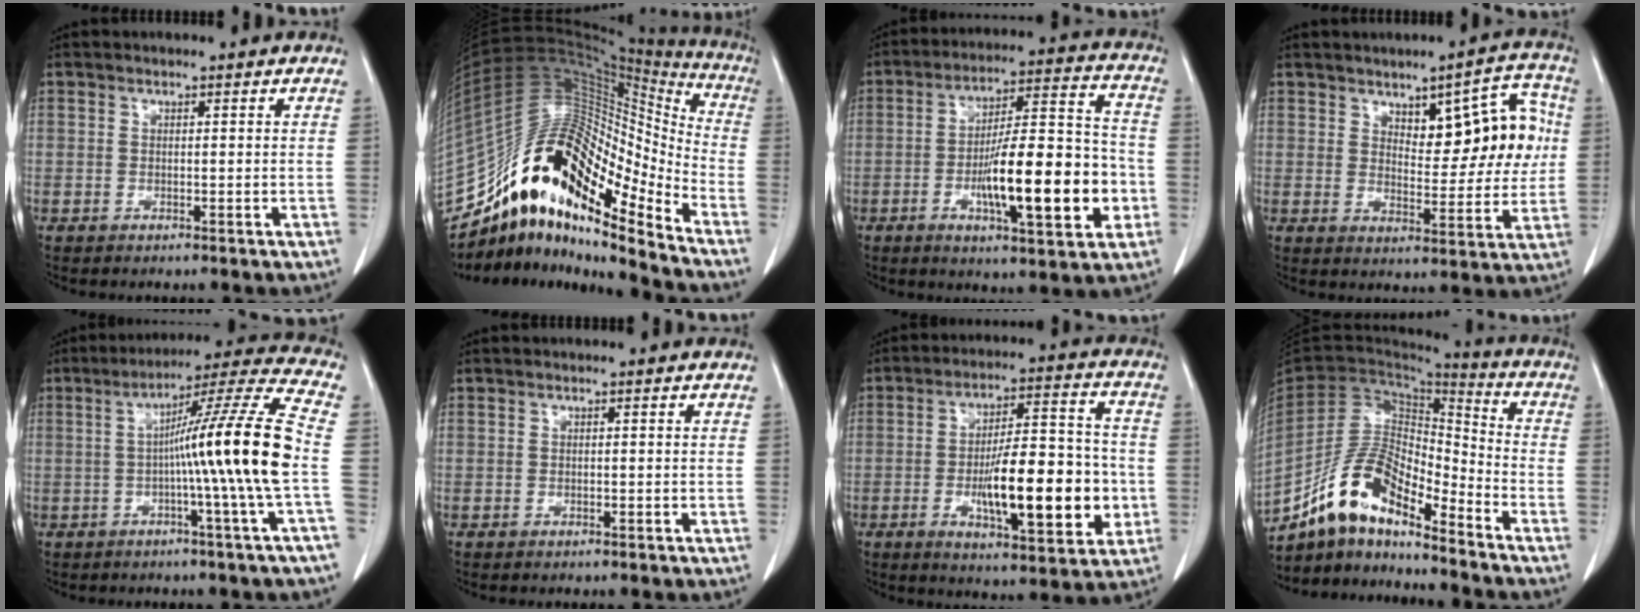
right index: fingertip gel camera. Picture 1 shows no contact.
{"total": 20.8, "force": [-14.8, 4.8, 13.8], "torque": [-0.253, 0.062, -0.259]}
{"total": 17.7, "force": [-4.4, 3.6, 16.7], "torque": [-0.265, 0.012, -0.063]}
{"total": 11.0, "force": [3.4, 4.3, 9.6], "torque": [-0.114, 0.023, 0.052]}
{"total": 14.8, "force": [-1.6, -3.0, 14.4], "torque": [-0.219, 0.002, -0.032]}
{"total": 0.0}
{"total": 16.5, "force": [-3.1, 4.5, 15.5], "torque": [-0.240, 0.010, -0.042]}
{"total": 12.7, "force": [-10.5, 3.6, 6.3], "torque": [-0.122, 0.031, -0.193]}